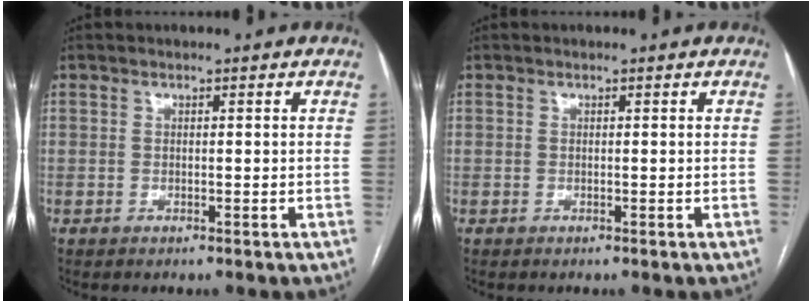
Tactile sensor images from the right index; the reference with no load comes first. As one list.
[{"total": 0.0}]